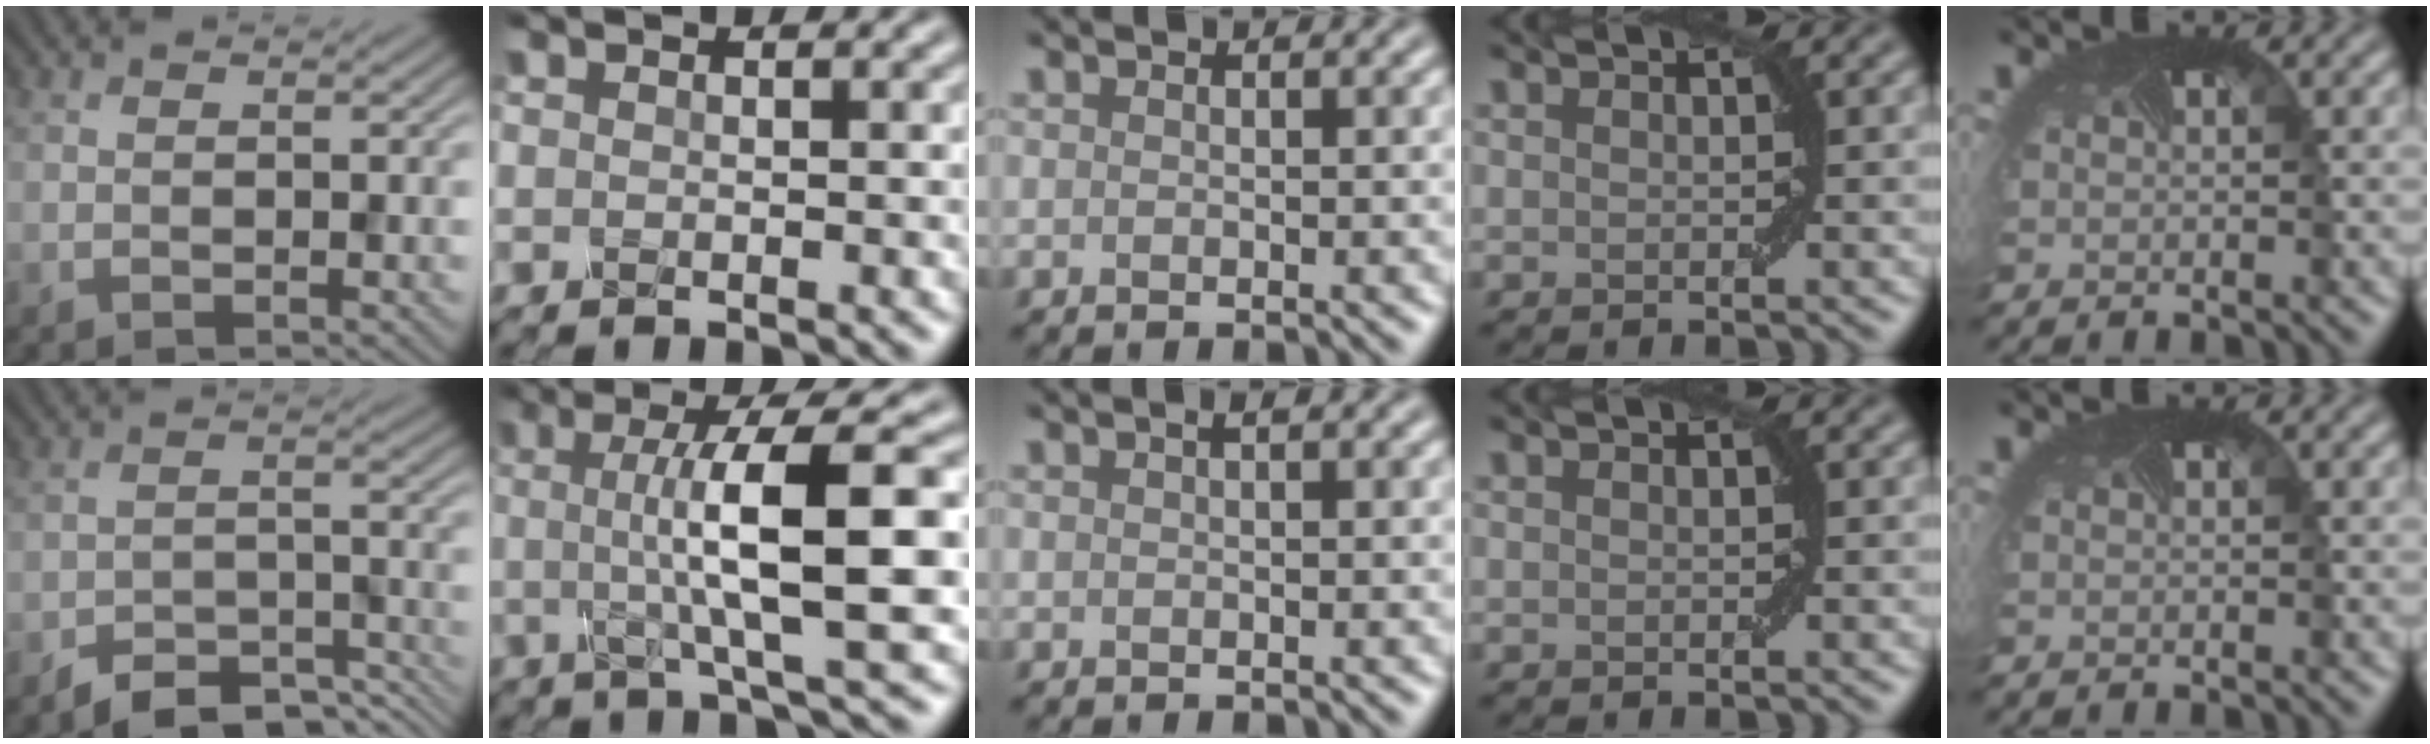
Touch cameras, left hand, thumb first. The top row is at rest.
{"thumb": {"total": 6.4, "force": [-5.1, 2.5, 2.8], "torque": [-0.040, -0.004, -0.088]}, "index": {"total": 9.9, "force": [0.3, 2.2, 9.7], "torque": [-0.128, 0.004, 0.004]}, "middle": {"total": 0.7, "force": [0.4, 0.1, 0.6], "torque": [-0.008, 0.005, 0.006]}}